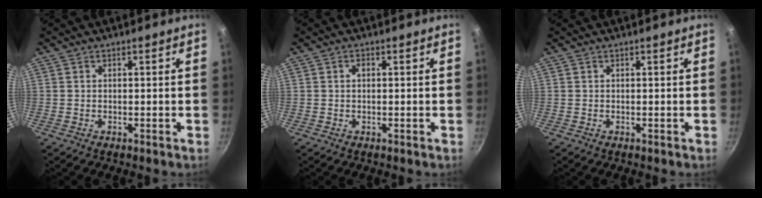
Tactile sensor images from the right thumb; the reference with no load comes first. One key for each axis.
{"total": 0.9, "fx": 0.1, "fy": 0.6, "fz": 0.7, "tx": -0.012, "ty": 0.005, "tz": 0.001}
{"total": 0.0}